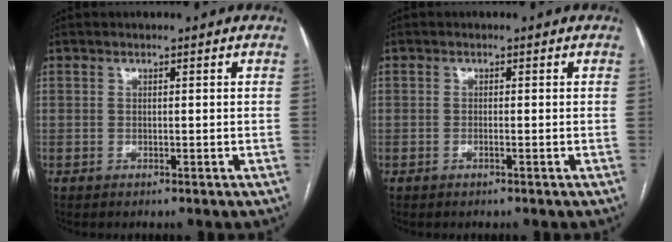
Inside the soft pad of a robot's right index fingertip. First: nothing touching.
{"total": 0.6, "force": [-0.3, 0.0, 0.5], "torque": [-0.012, 0.000, -0.004]}